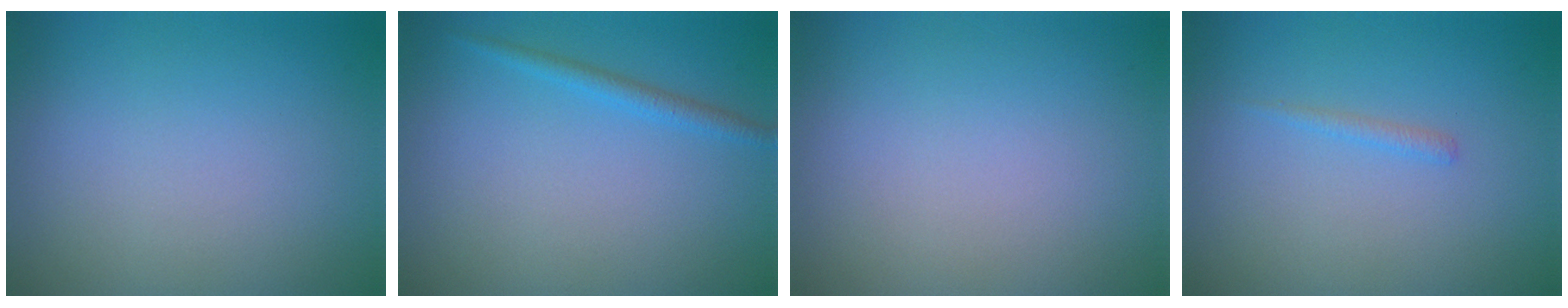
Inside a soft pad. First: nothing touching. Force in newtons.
{"total": 1.5, "press": 1.5, "slide": 0.1}
{"total": 0.0}
{"total": 0.7, "press": 0.7, "slide": 0.1}